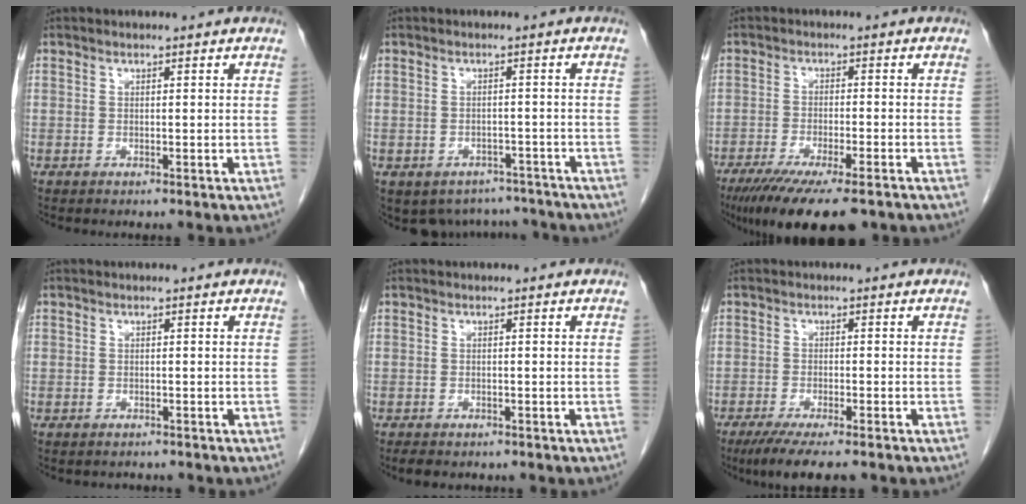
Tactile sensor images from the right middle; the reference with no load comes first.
{"total": 7.3, "force": [-6.2, 3.9, 0.6], "torque": [-0.002, 0.015, -0.073]}
{"total": 13.7, "force": [-10.3, 2.5, 8.7], "torque": [-0.131, -0.027, -0.160]}
{"total": 1.5, "force": [-1.2, 0.8, -0.2], "torque": [-0.011, 0.000, -0.020]}
{"total": 3.0, "force": [-2.4, 1.2, 1.2], "torque": [-0.023, -0.005, -0.028]}
{"total": 7.4, "force": [-5.7, 0.9, 4.6], "torque": [-0.070, -0.017, -0.088]}